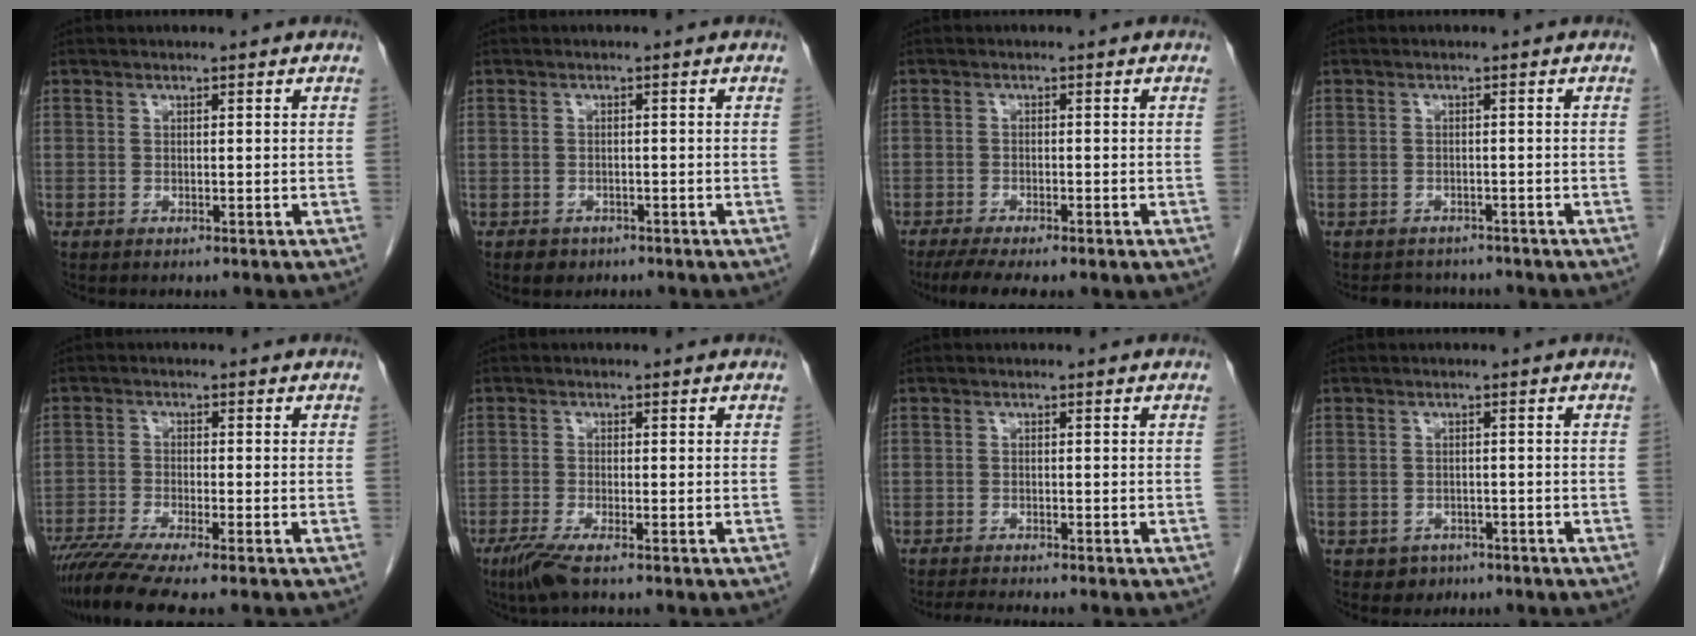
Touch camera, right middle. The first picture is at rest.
{"total": 1.8, "force": [-1.3, 1.2, 0.5], "torque": [-0.016, 0.000, -0.015]}
{"total": 7.3, "force": [-5.2, 1.6, 4.9], "torque": [-0.075, -0.017, -0.079]}
{"total": 3.7, "force": [-3.4, 1.4, 0.0], "torque": [-0.003, -0.001, -0.047]}
{"total": 8.4, "force": [-6.7, -0.6, 5.0], "torque": [-0.088, -0.025, -0.115]}
{"total": 3.6, "force": [-2.3, 0.2, 2.7], "torque": [-0.059, -0.012, -0.048]}
{"total": 2.7, "force": [-2.4, -0.9, 0.8], "torque": [-0.024, -0.016, -0.045]}
{"total": 2.1, "force": [-1.2, 1.7, 0.2], "torque": [-0.010, 0.006, -0.013]}